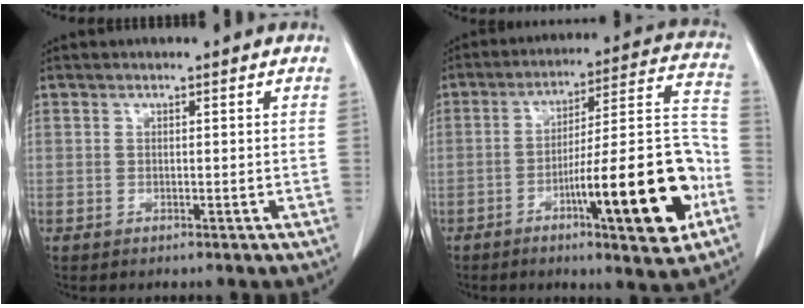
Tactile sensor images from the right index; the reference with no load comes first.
{"total": 19.5, "force": [-7.3, 2.1, 18.0], "torque": [-0.236, 0.016, -0.103]}